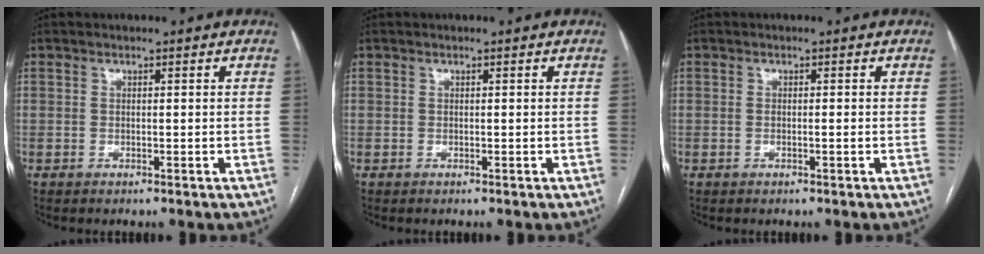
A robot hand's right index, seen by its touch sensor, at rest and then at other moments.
{"total": 0.0}
{"total": 1.0, "force": [-0.2, 0.1, 1.0], "torque": [-0.020, 0.000, 0.000]}